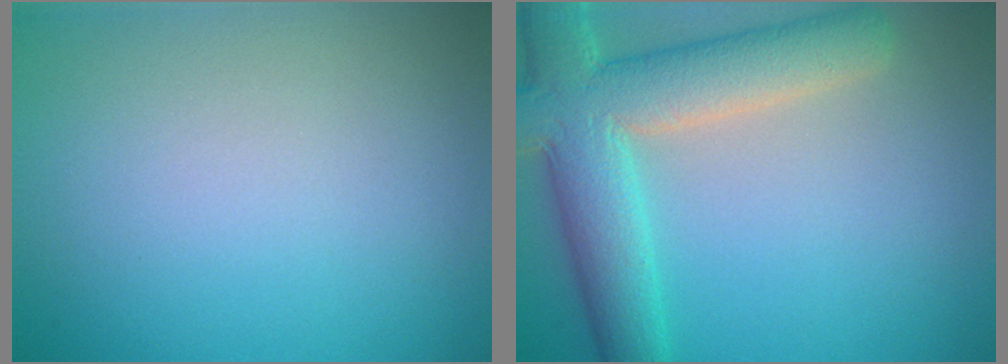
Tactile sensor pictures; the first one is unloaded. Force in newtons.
{"total": 8.5, "press": 8.5, "slide": 0.6}